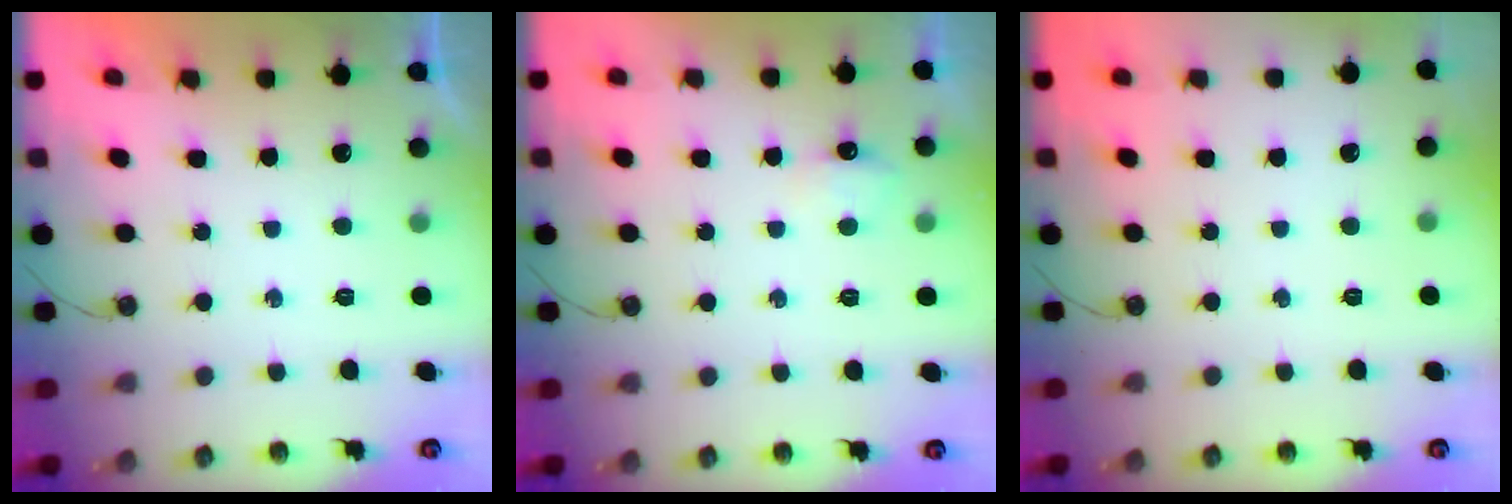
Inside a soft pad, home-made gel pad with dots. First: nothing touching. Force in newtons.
{"total": 5.3, "press": 5.2, "slide": 1.0}
{"total": 0.0}